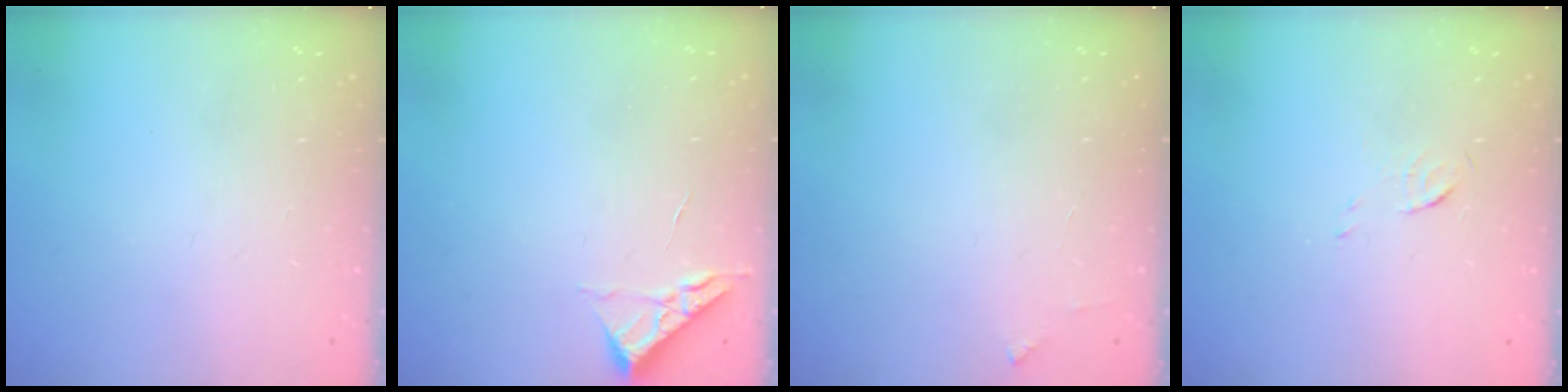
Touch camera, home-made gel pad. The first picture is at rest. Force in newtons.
{"total": 3.5, "press": 3.4, "slide": 0.5}
{"total": 2.6, "press": 2.6, "slide": 0.2}
{"total": 3.9, "press": 3.7, "slide": 1.2}